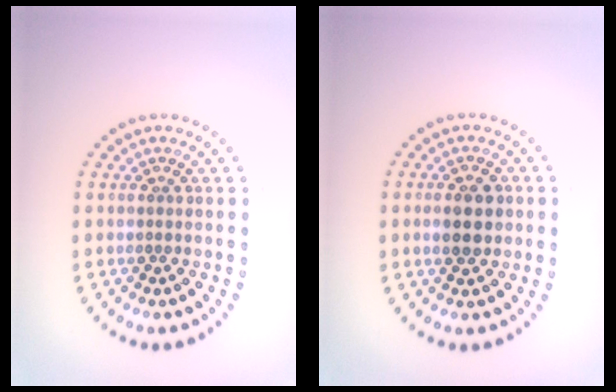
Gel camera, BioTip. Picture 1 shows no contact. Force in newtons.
{"total": 2.8, "press": 2.7, "slide": 0.2}